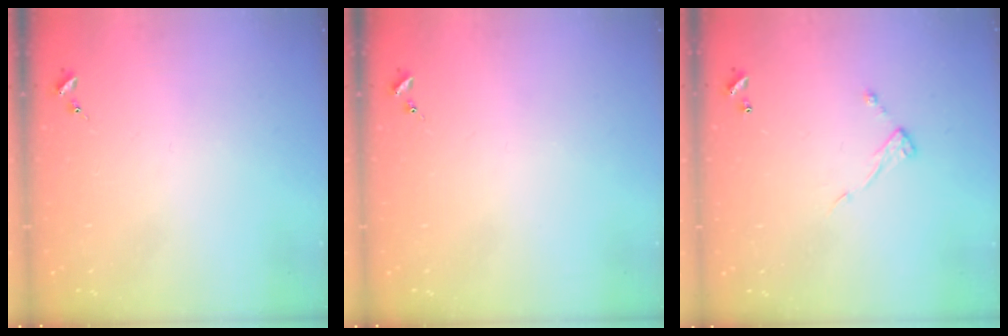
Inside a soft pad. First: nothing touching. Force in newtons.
{"total": 0.0}
{"total": 6.4, "press": 6.4, "slide": 0.2}